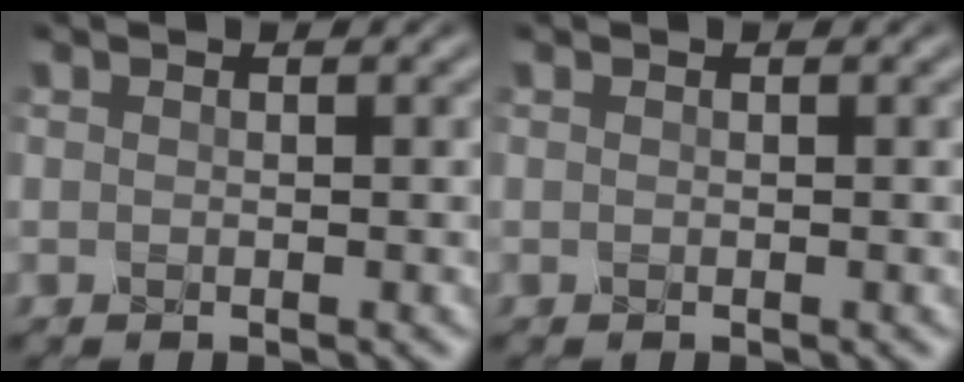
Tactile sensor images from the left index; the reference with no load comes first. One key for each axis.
{"total": 0.0}